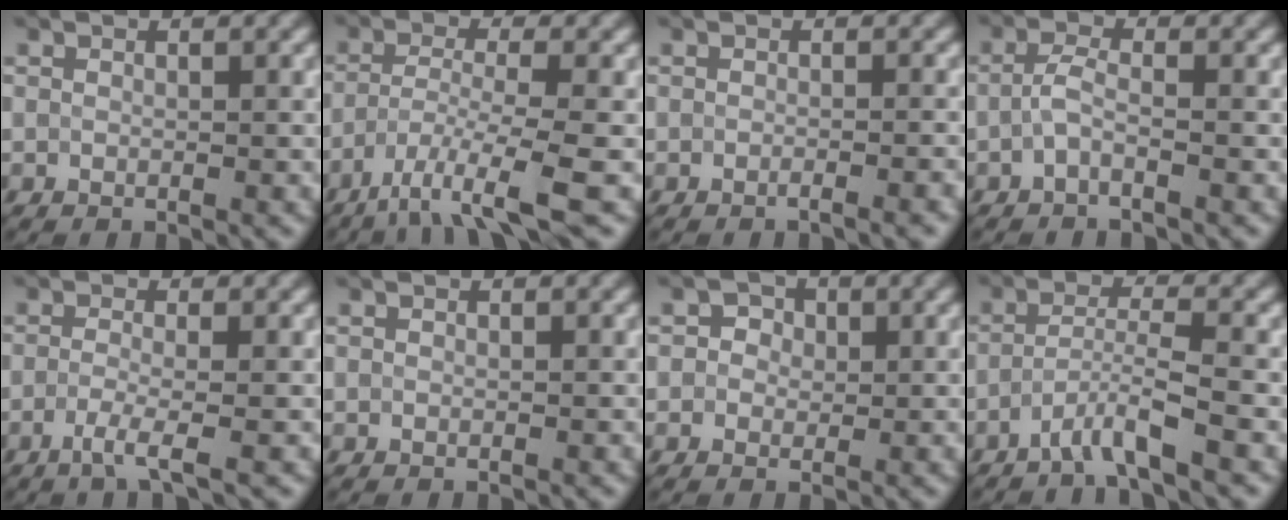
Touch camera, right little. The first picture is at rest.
{"total": 5.5, "force": [-3.2, 0.8, 4.4], "torque": [-0.078, -0.010, -0.068]}
{"total": 1.9, "force": [-1.0, 0.6, 1.6], "torque": [-0.008, 0.001, -0.021]}
{"total": 1.9, "force": [-0.7, 0.5, 1.7], "torque": [-0.039, 0.002, -0.019]}
{"total": 2.6, "force": [-1.2, 0.5, 2.3], "torque": [-0.039, -0.002, -0.034]}
{"total": 0.0}
{"total": 1.9, "force": [0.6, 1.6, 0.7], "torque": [-0.001, 0.005, -0.002]}
{"total": 3.4, "force": [-2.1, 0.1, 2.6], "torque": [-0.050, 0.005, -0.050]}